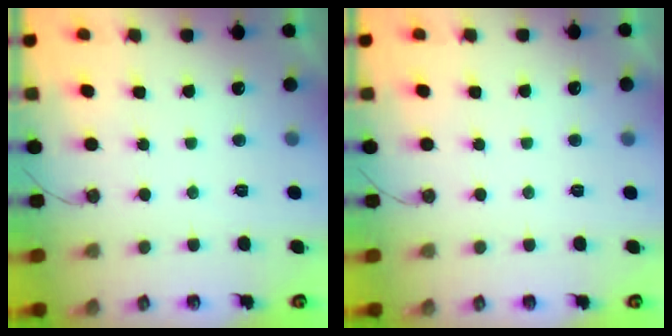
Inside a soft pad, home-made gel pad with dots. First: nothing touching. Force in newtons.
{"total": 2.9, "press": 2.9, "slide": 0.4}